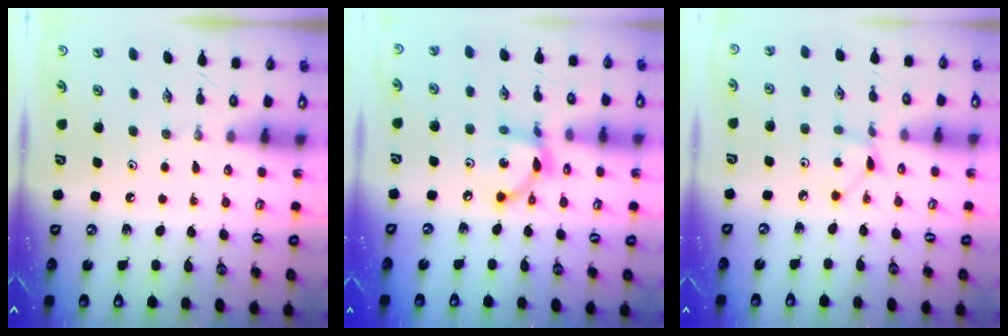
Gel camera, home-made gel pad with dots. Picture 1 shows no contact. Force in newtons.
{"total": 10.9, "press": 10.9, "slide": 0.6}
{"total": 2.3, "press": 2.3, "slide": 0.2}